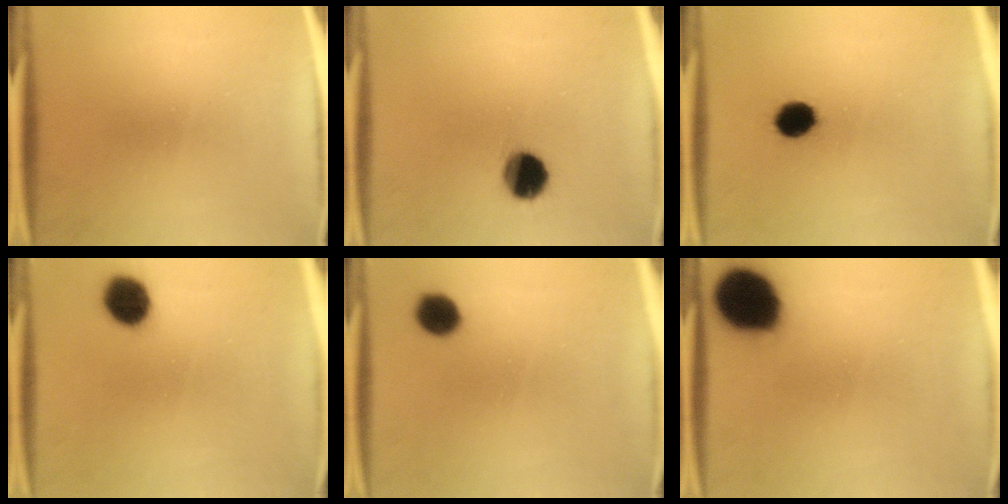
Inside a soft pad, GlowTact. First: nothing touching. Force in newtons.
{"total": 9.2}
{"total": 5.9}
{"total": 8.1}
{"total": 5.5}
{"total": 18.4}